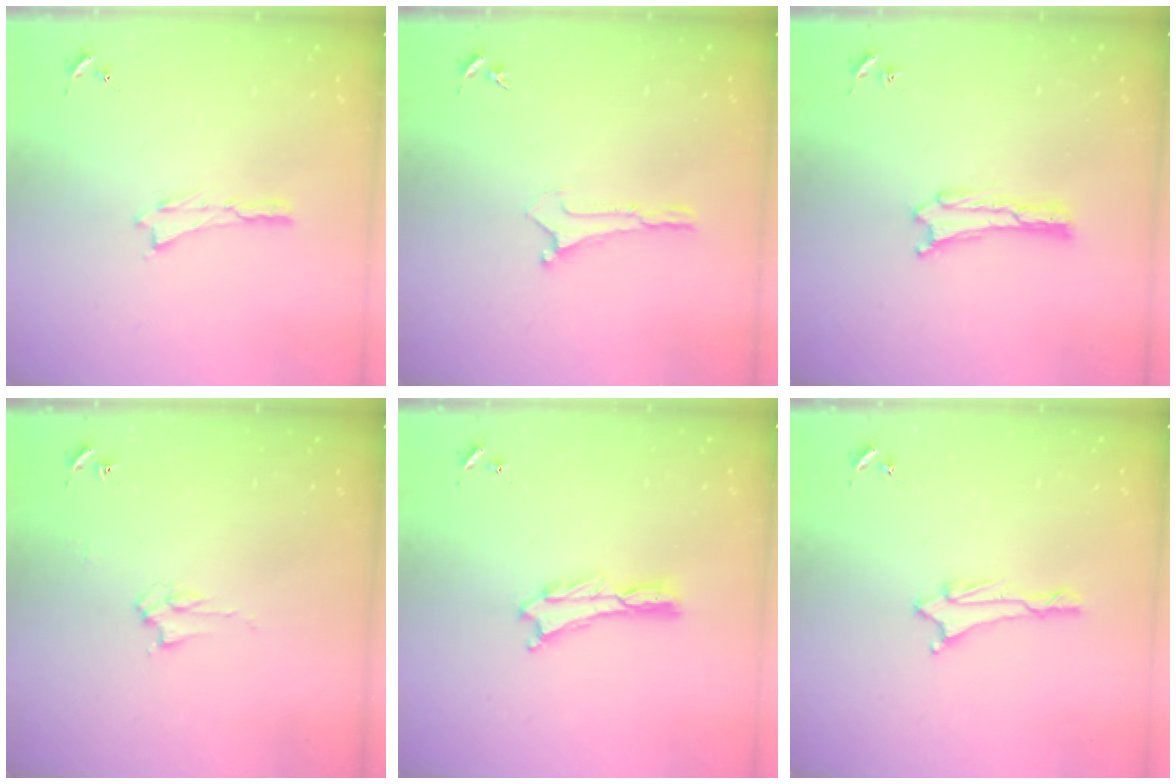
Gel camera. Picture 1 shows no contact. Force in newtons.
{"total": 0.0}
{"total": 0.0}
{"total": 2.8, "press": 2.8, "slide": 0.4}
{"total": 0.0}
{"total": 1.7, "press": 1.6, "slide": 0.5}